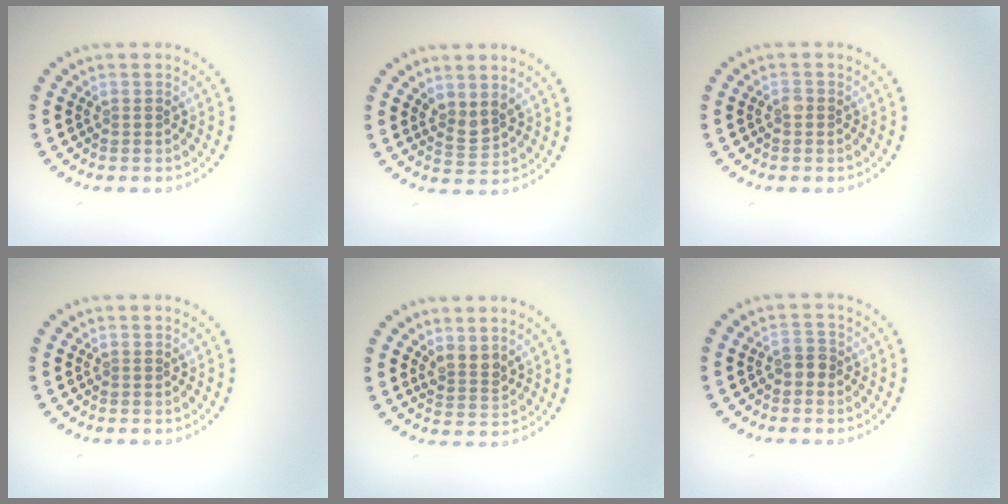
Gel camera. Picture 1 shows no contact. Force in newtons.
{"total": 1.8, "press": 1.4, "slide": 1.2}
{"total": 0.6, "press": 0.5, "slide": 0.3}
{"total": 0.0}
{"total": 2.0, "press": 1.7, "slide": 1.1}
{"total": 1.5, "press": 1.3, "slide": 0.7}